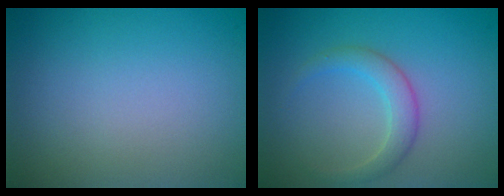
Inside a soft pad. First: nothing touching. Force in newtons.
{"total": 2.4, "press": 2.4, "slide": 0.1}